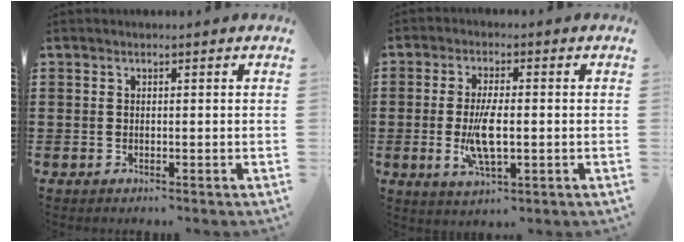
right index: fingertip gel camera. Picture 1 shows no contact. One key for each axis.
{"total": 7.2, "fx": -1.0, "fy": 2.4, "fz": 6.7, "tx": -0.142, "ty": -0.011, "tz": -0.021}